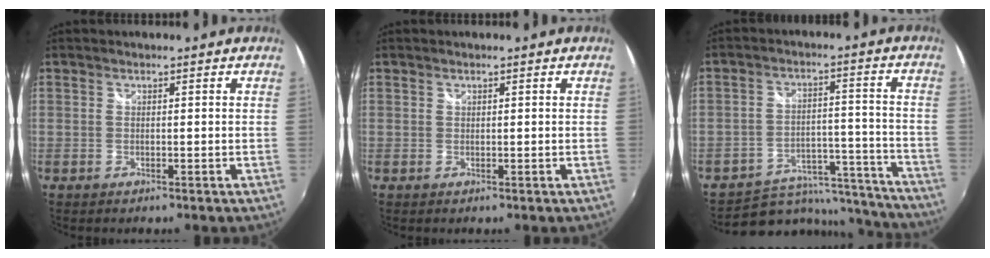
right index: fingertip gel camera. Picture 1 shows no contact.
{"total": 0.0}
{"total": 16.2, "force": [-14.2, 7.2, 3.2], "torque": [-0.054, 0.052, -0.180]}